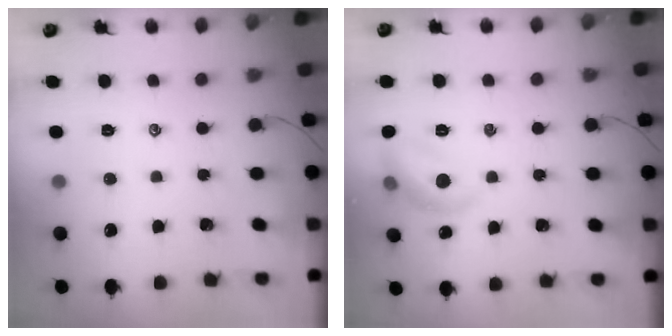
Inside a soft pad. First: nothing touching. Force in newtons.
{"total": 10.6, "press": 10.6, "slide": 0.3}